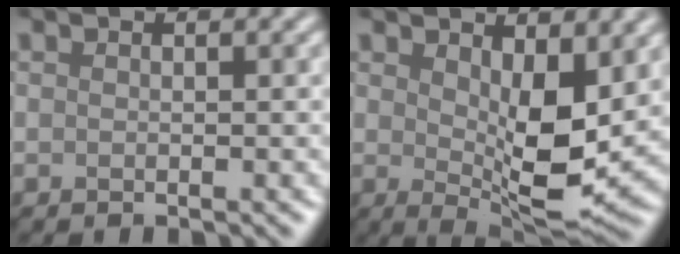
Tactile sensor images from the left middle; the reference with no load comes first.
{"total": 7.0, "force": [1.1, 2.7, 6.4], "torque": [-0.110, -0.011, 0.032]}